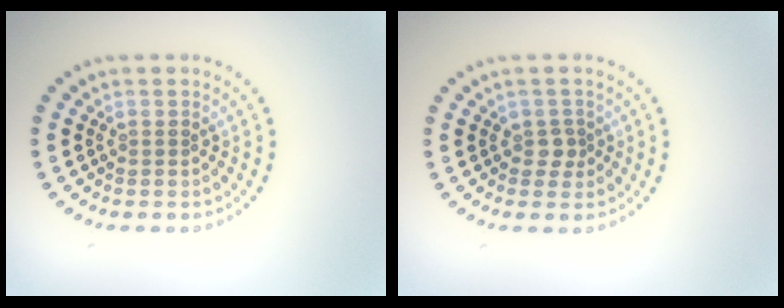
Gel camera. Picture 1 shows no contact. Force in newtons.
{"total": 1.3, "press": 1.1, "slide": 0.8}